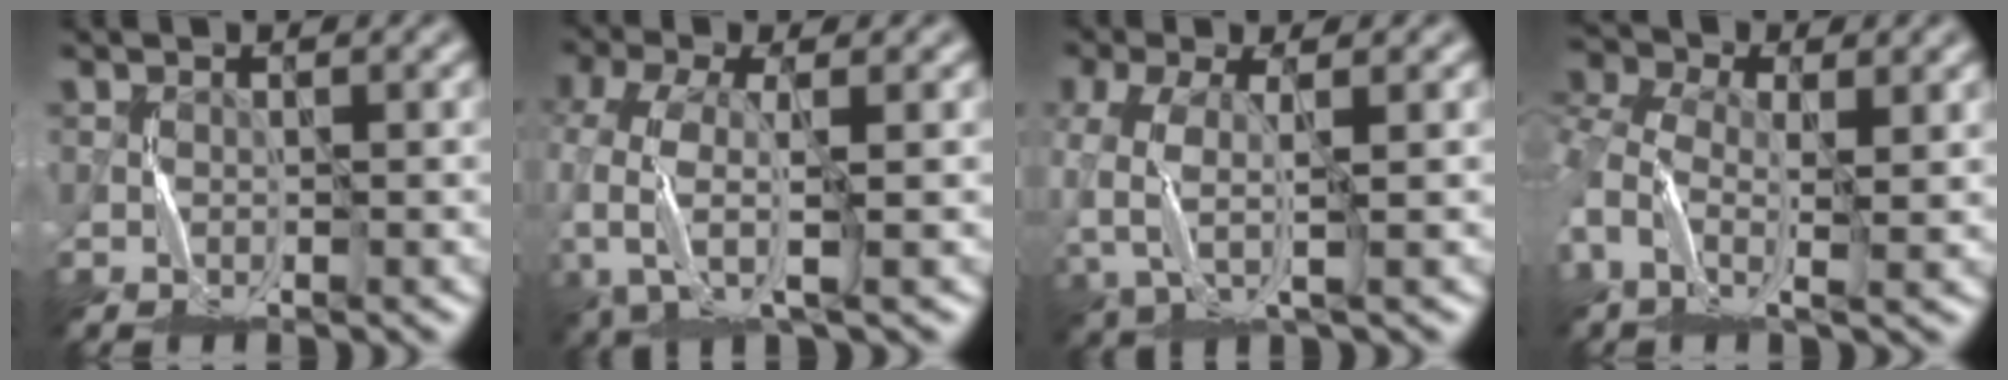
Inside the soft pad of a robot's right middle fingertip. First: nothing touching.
{"total": 6.6, "force": [-2.6, 3.0, 5.2], "torque": [-0.137, -0.010, -0.060]}
{"total": 4.4, "force": [-1.3, 2.1, 3.6], "torque": [-0.098, -0.008, -0.026]}
{"total": 6.4, "force": [0.3, 3.9, 5.0], "torque": [-0.133, -0.002, -0.005]}